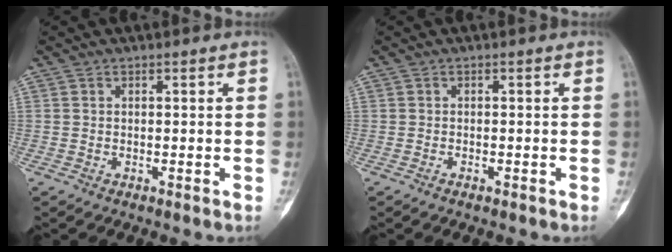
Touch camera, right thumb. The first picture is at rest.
{"total": 0.7, "force": [-0.5, 0.2, 0.4], "torque": [-0.010, 0.003, -0.008]}